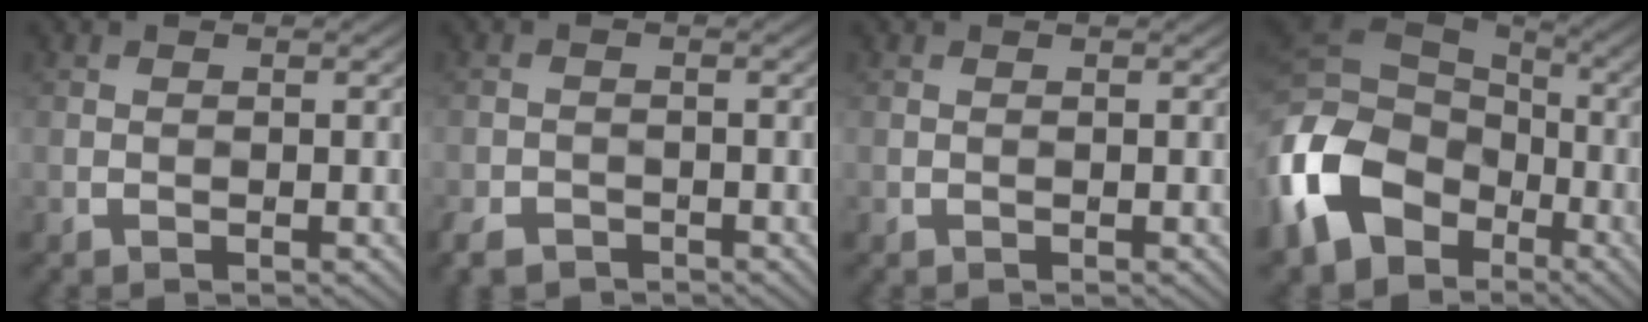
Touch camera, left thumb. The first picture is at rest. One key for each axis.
{"total": 3.2, "fx": -2.5, "fy": 1.7, "fz": 1.1, "tx": -0.023, "ty": -0.009, "tz": -0.053}
{"total": 0.0}
{"total": 16.3, "fx": -5.6, "fy": 12.2, "fz": 9.3, "tx": -0.254, "ty": -0.020, "tz": -0.113}